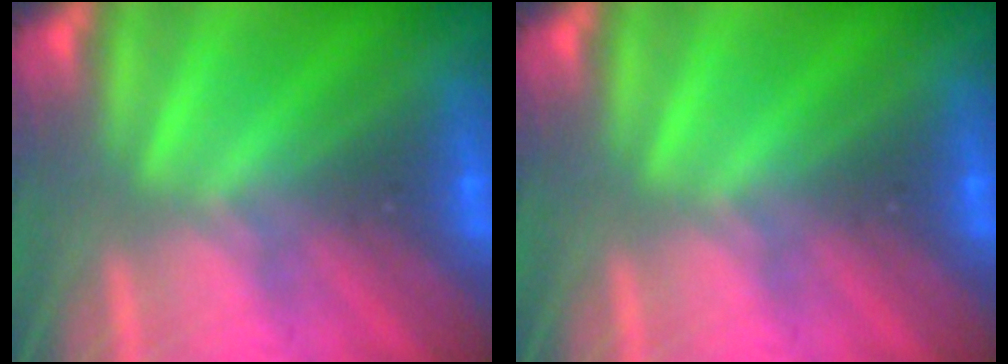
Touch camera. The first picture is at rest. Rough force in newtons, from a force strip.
{"total": 0.0}